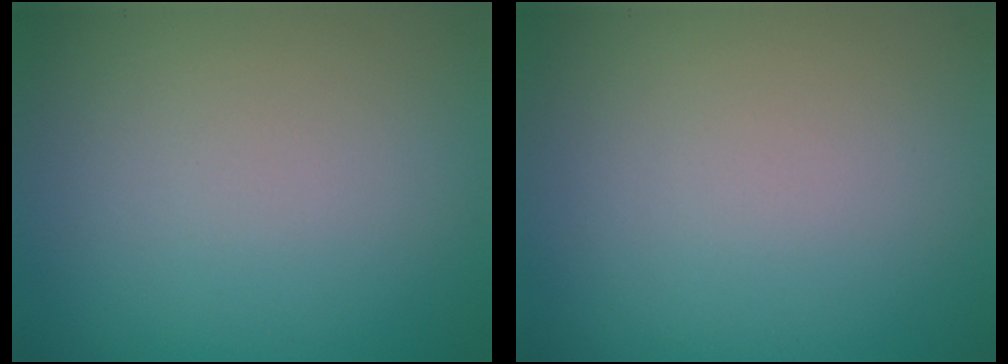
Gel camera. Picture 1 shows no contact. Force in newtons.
{"total": 0.0}